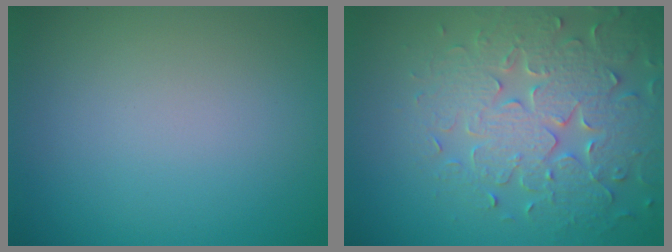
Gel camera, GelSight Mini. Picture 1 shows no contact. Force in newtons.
{"total": 6.7, "press": 5.6, "slide": 3.7}